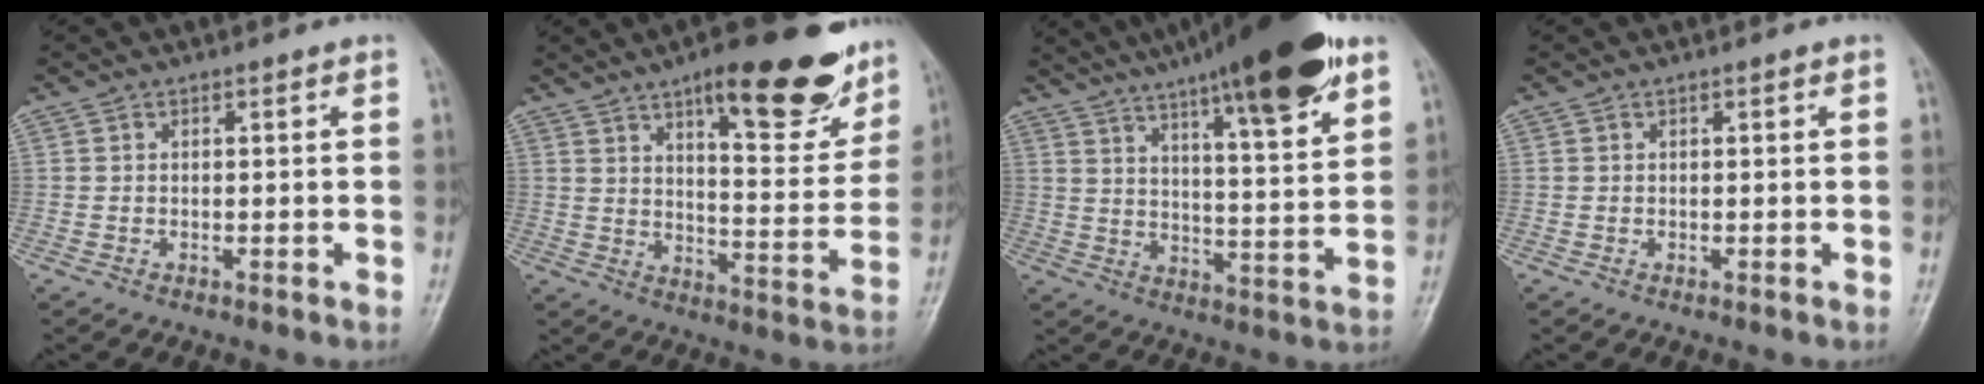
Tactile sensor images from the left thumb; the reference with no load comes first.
{"total": 20.4, "force": [12.6, 6.5, 14.7], "torque": [-0.156, -0.061, 0.182]}
{"total": 23.3, "force": [15.3, 4.1, 17.1], "torque": [-0.246, -0.043, 0.229]}
{"total": 0.0}